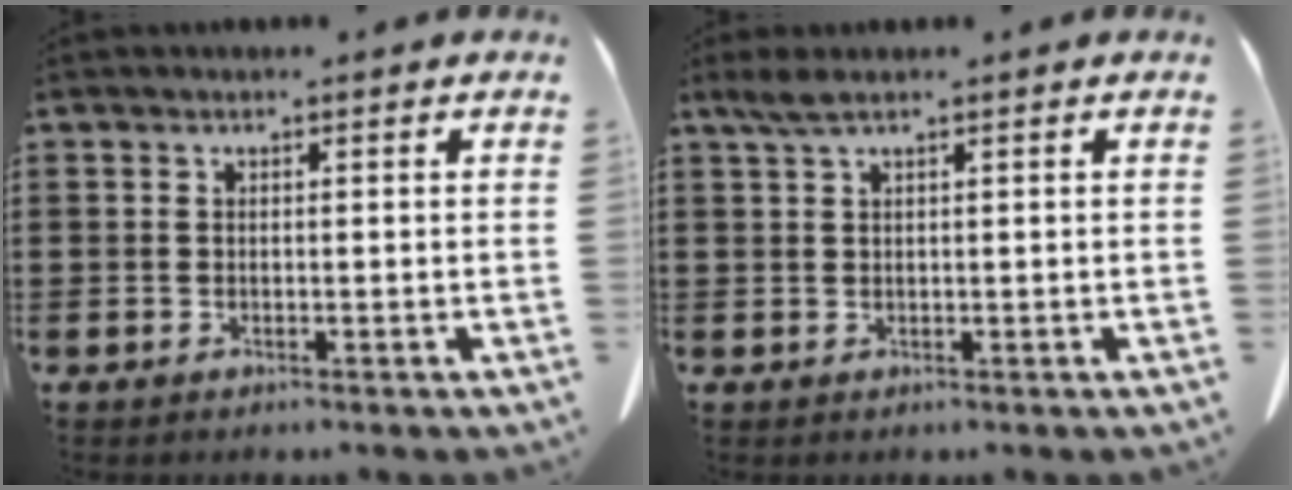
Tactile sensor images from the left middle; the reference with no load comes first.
{"total": 1.9, "force": [1.1, 0.2, 1.5], "torque": [-0.038, -0.002, 0.018]}